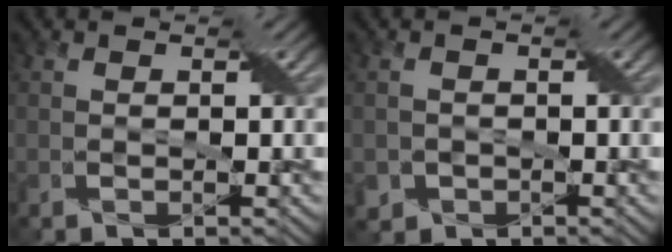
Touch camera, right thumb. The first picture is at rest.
{"total": 1.9, "force": [-0.8, 1.7, 0.2], "torque": [-0.006, -0.005, -0.015]}